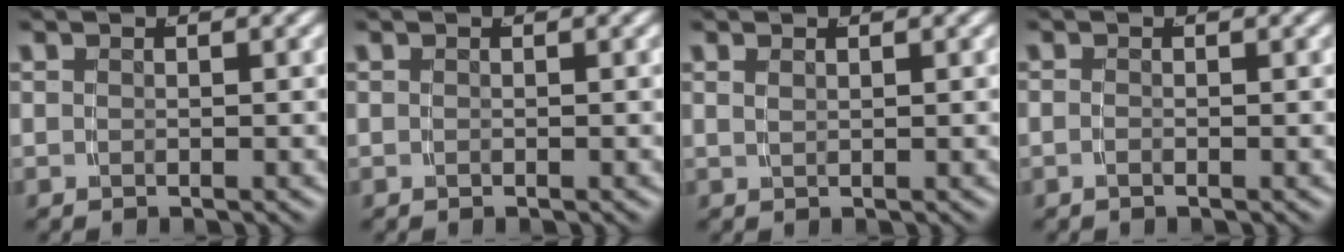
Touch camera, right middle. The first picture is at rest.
{"total": 0.0}
{"total": 0.9, "force": [0.6, -0.7, 0.2], "torque": [0.002, -0.002, 0.018]}
{"total": 0.7, "force": [-0.5, -0.2, 0.4], "torque": [-0.012, -0.003, -0.008]}